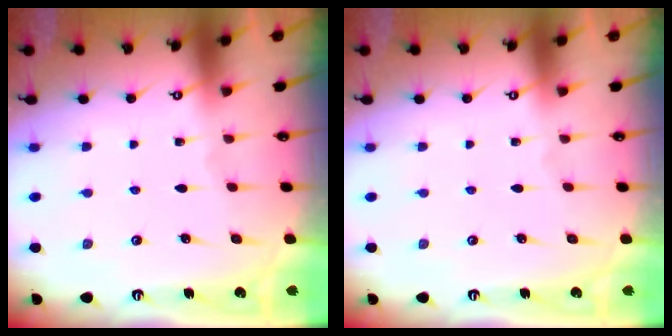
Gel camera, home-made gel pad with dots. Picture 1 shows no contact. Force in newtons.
{"total": 0.0}